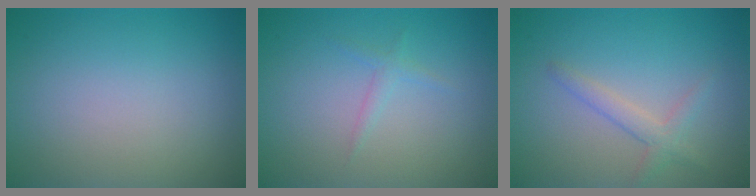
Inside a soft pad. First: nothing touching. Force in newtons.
{"total": 0.9, "press": 0.9, "slide": 0.1}
{"total": 2.0, "press": 2.0, "slide": 0.1}